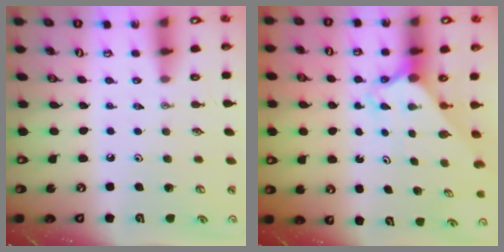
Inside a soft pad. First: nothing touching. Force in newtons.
{"total": 2.5, "press": 2.5, "slide": 0.2}